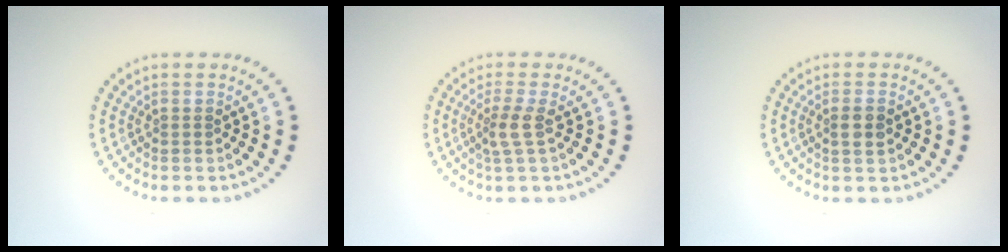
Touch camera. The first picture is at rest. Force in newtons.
{"total": 2.0, "press": 1.6, "slide": 1.3}
{"total": 1.7, "press": 1.6, "slide": 0.5}